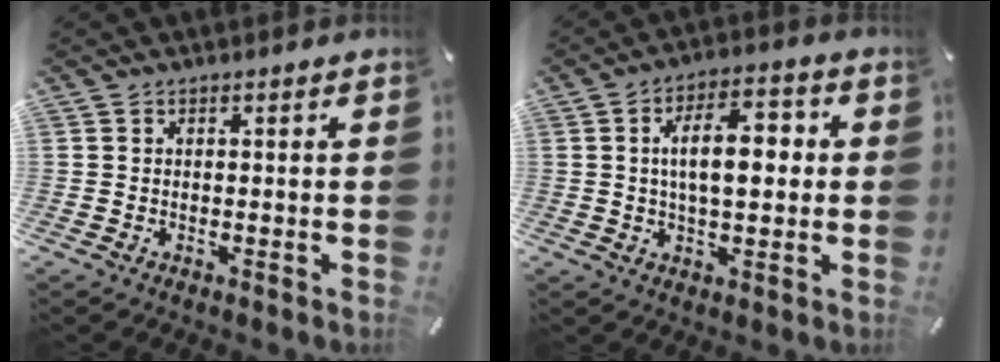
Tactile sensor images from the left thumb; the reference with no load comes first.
{"total": 11.3, "force": [1.4, 5.7, 9.7], "torque": [-0.149, 0.002, 0.015]}